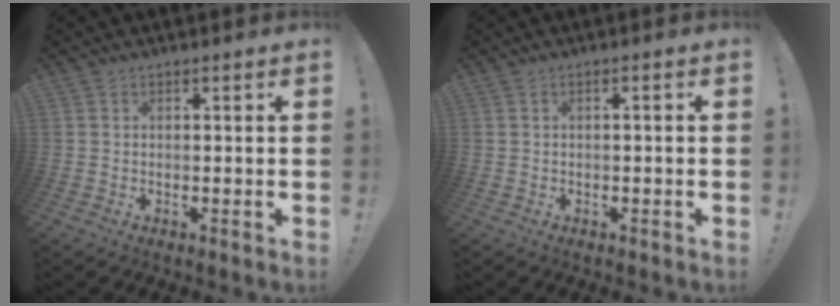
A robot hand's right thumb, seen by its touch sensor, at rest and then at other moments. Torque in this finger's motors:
{"motor_torque": [-0.01, -0.10, -0.26, 0.19, 0.00]}